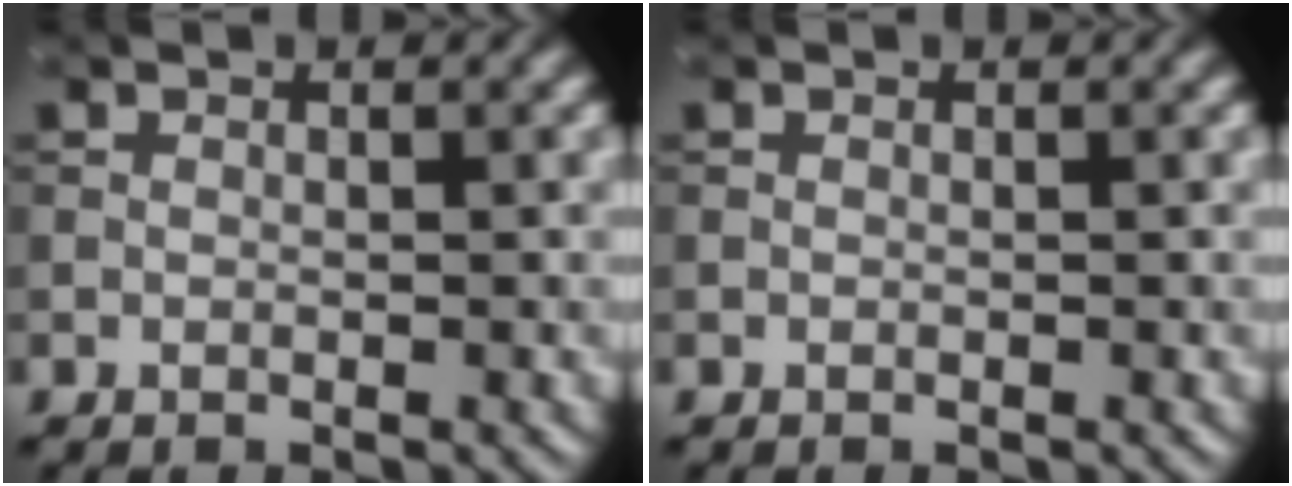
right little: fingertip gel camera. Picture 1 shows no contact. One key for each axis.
{"total": 0.0}